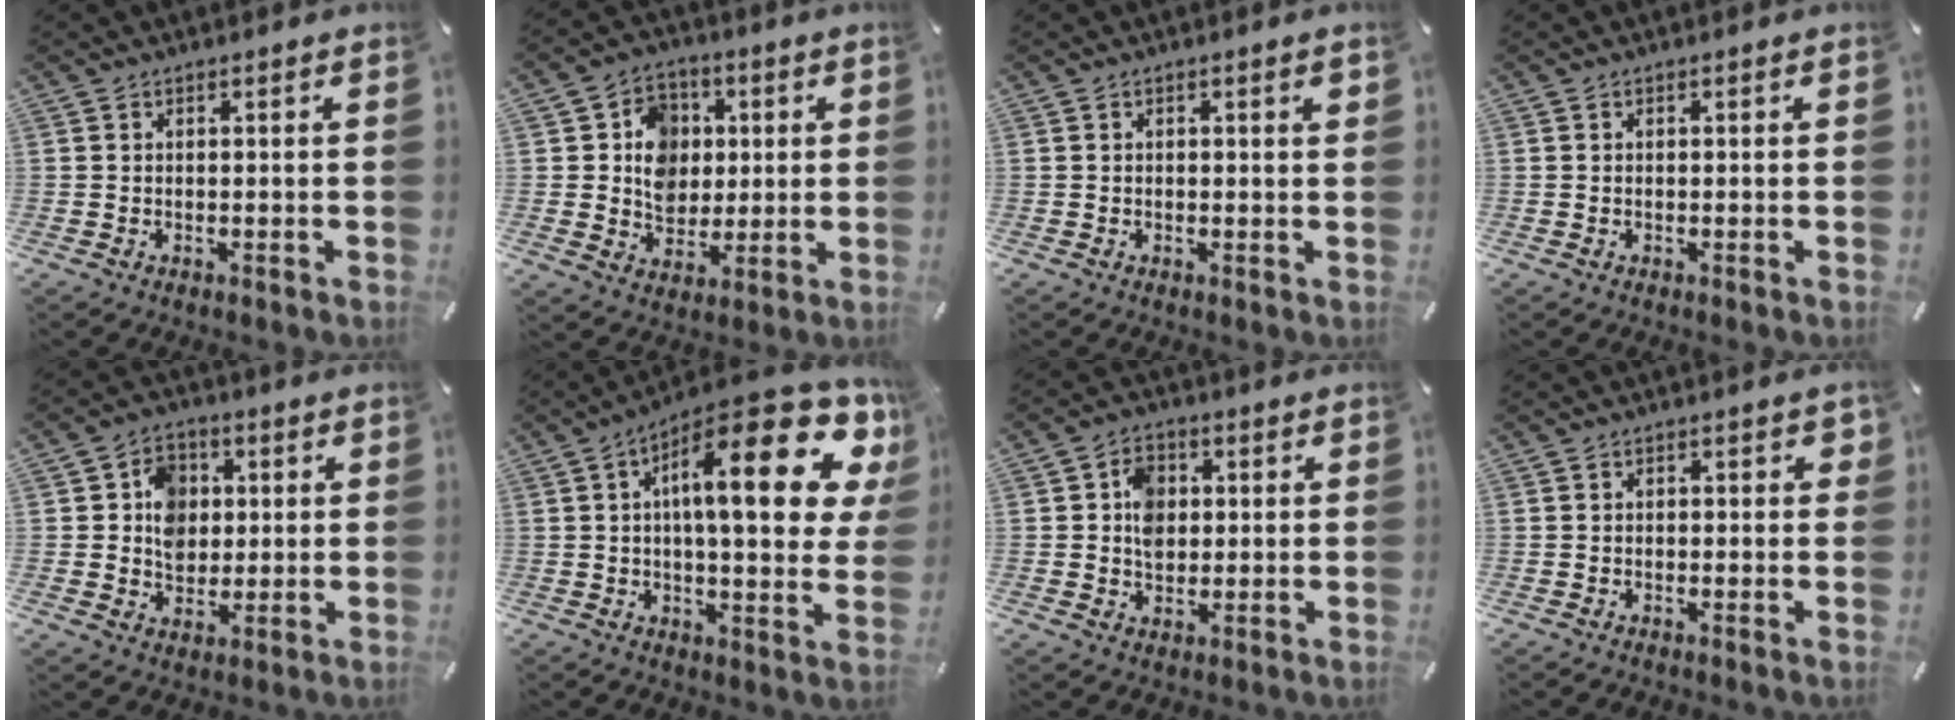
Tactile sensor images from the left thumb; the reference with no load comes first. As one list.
[{"total": 10.3, "force": [0.9, 9.2, 4.6], "torque": [-0.067, 0.013, 0.022]}, {"total": 1.3, "force": [0.4, 0.3, 1.2], "torque": [-0.023, 0.004, 0.005]}, {"total": 0.0}, {"total": 8.2, "force": [0.8, 7.2, 3.8], "torque": [-0.055, 0.010, 0.015]}, {"total": 23.5, "force": [8.1, 7.4, 20.8], "torque": [-0.332, -0.046, 0.116]}, {"total": 6.8, "force": [0.6, 5.7, 3.7], "torque": [-0.053, 0.006, 0.009]}, {"total": 1.5, "force": [-0.2, 1.0, 1.1], "torque": [-0.012, 0.004, -0.007]}]